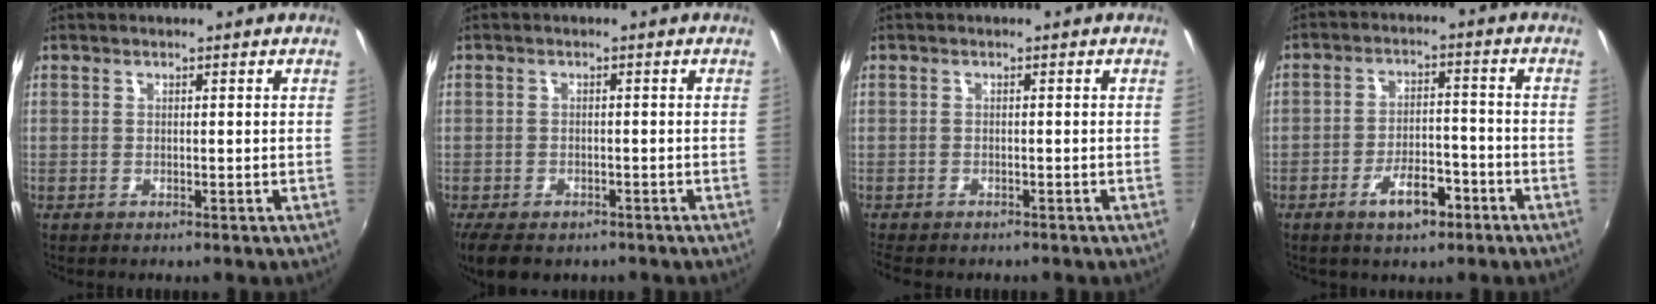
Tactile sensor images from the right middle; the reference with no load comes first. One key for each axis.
{"total": 6.9, "fx": -4.8, "fy": 3.6, "fz": 3.4, "tx": -0.078, "ty": -0.019, "tz": -0.076}
{"total": 3.7, "fx": -3.1, "fy": 1.3, "fz": 1.5, "tx": -0.038, "ty": -0.020, "tz": -0.049}
{"total": 6.9, "fx": -4.1, "fy": 3.1, "fz": 4.5, "tx": -0.084, "ty": 0.009, "tz": -0.057}